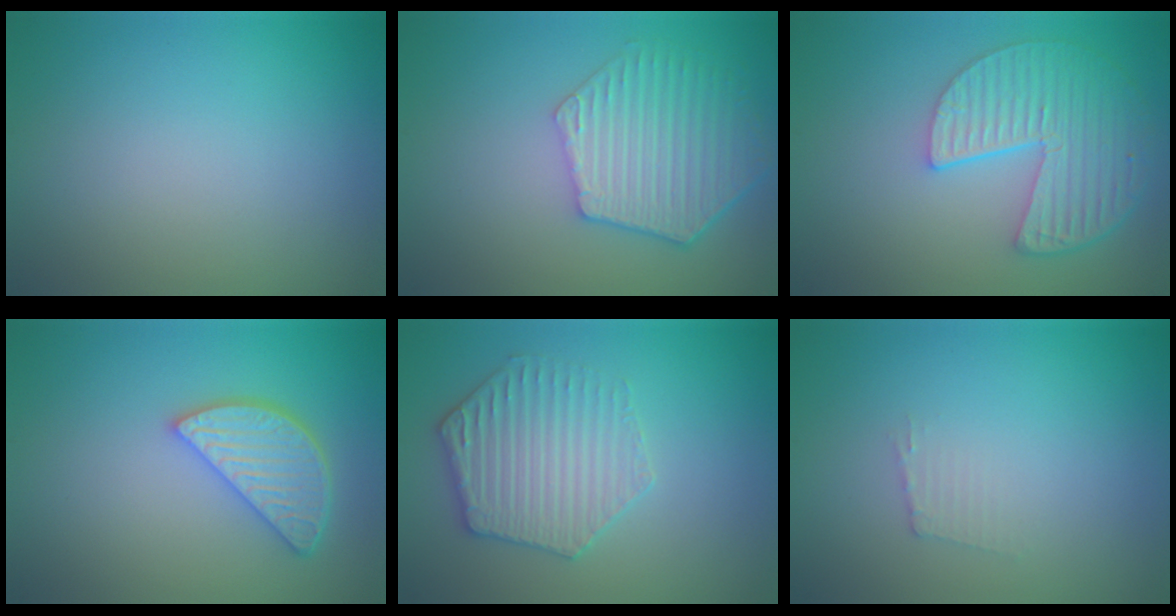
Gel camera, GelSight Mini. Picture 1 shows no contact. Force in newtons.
{"total": 5.8, "press": 4.6, "slide": 3.5}
{"total": 6.2, "press": 4.8, "slide": 3.9}
{"total": 4.1, "press": 3.5, "slide": 2.1}
{"total": 3.9, "press": 3.9, "slide": 0.3}
{"total": 1.1, "press": 1.0, "slide": 0.2}